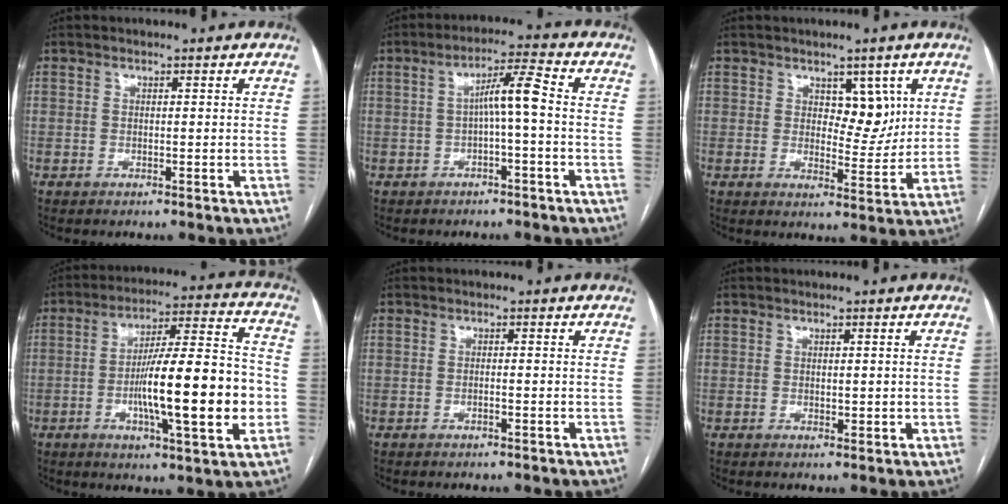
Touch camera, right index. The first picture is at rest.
{"total": 5.5, "force": [-0.4, 0.2, 5.5], "torque": [-0.091, 0.022, -0.004]}
{"total": 5.4, "force": [2.3, 2.9, 3.9], "torque": [-0.046, -0.001, 0.038]}
{"total": 18.2, "force": [-3.4, 2.3, 17.8], "torque": [-0.285, 0.007, -0.052]}
{"total": 0.7, "force": [-0.3, 0.1, 0.7], "torque": [-0.014, 0.000, -0.004]}
{"total": 1.6, "force": [0.2, 1.0, 1.3], "torque": [-0.018, -0.003, 0.005]}